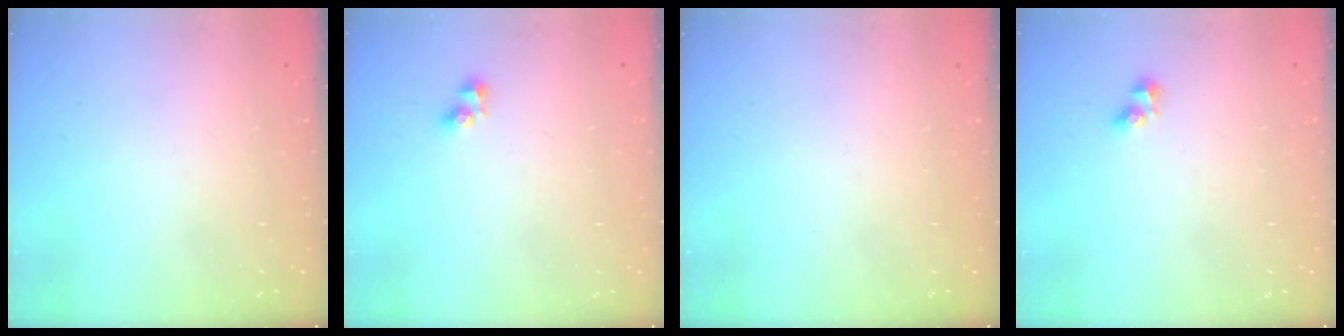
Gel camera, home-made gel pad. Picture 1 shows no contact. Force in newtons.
{"total": 2.4, "press": 2.4, "slide": 0.2}
{"total": 0.0}
{"total": 2.4, "press": 2.4, "slide": 0.2}